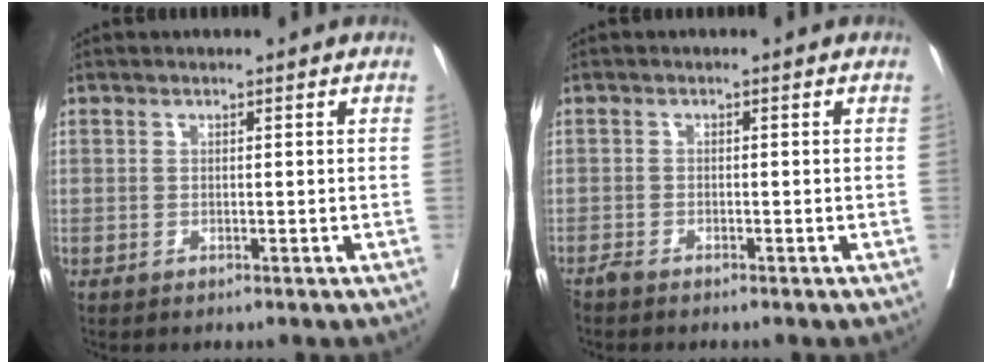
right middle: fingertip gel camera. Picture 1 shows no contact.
{"total": 1.0, "force": [-1.0, 0.1, 0.3], "torque": [-0.009, -0.002, -0.020]}